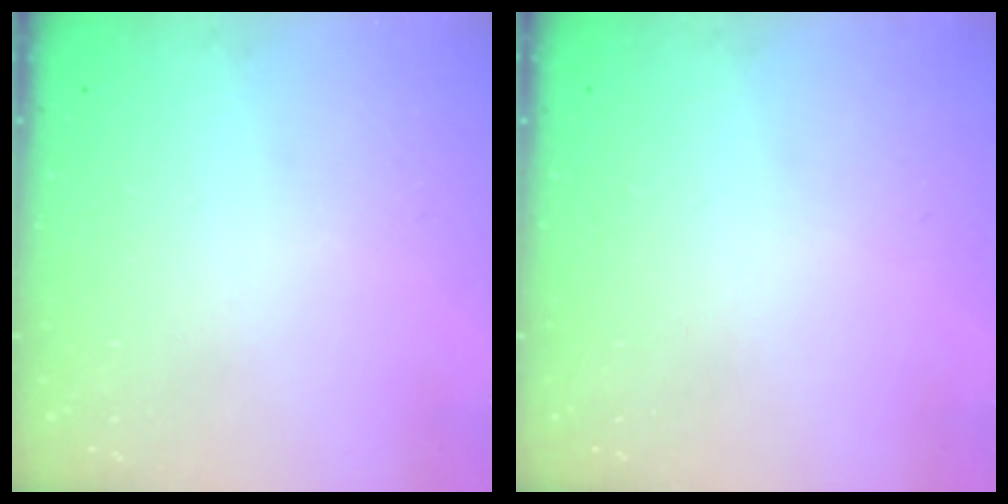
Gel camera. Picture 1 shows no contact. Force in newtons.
{"total": 0.0}